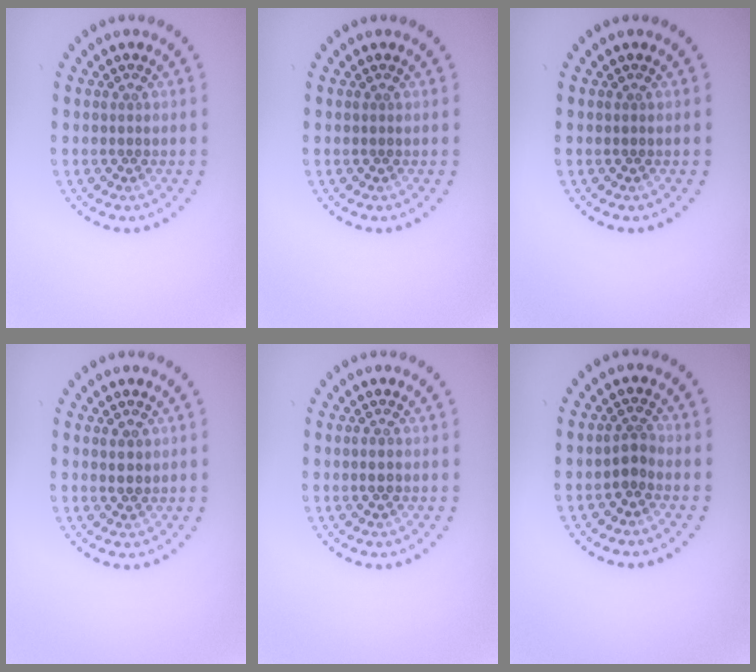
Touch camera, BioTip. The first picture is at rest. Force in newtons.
{"total": 0.0}
{"total": 0.0}
{"total": 1.4, "press": 1.2, "slide": 0.6}
{"total": 1.0, "press": 0.9, "slide": 0.4}
{"total": 1.5, "press": 1.3, "slide": 0.8}